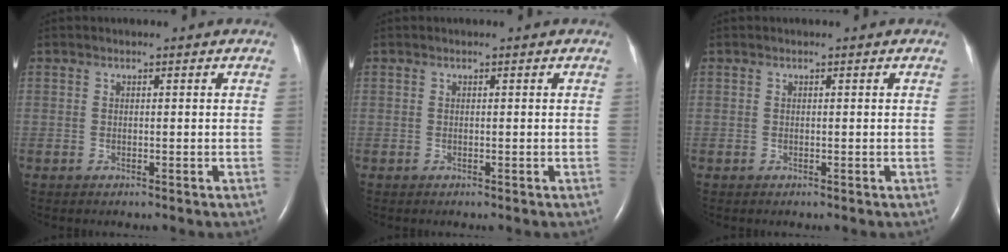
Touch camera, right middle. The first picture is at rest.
{"total": 0.0}
{"total": 0.0}